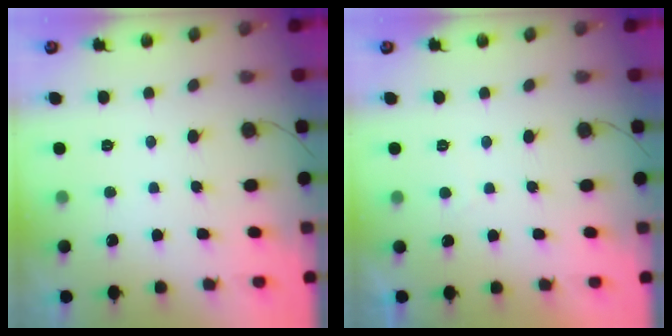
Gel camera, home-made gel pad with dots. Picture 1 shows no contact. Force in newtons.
{"total": 1.4, "press": 1.1, "slide": 0.8}